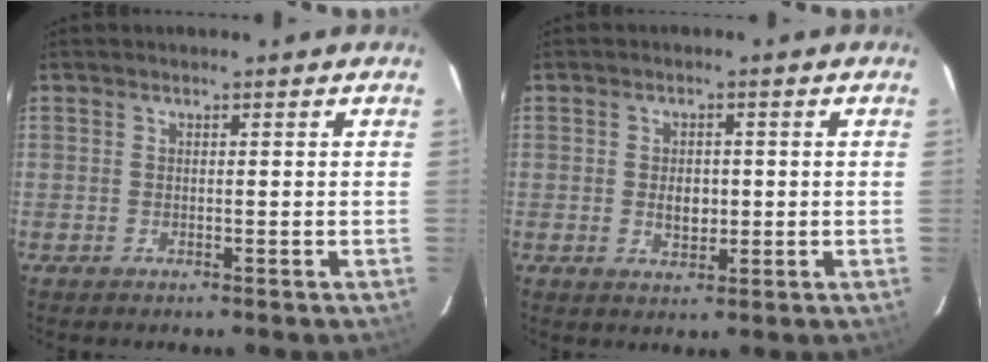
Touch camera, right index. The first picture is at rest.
{"total": 3.7, "force": [-0.2, 2.4, 2.8], "torque": [-0.047, 0.000, -0.001]}